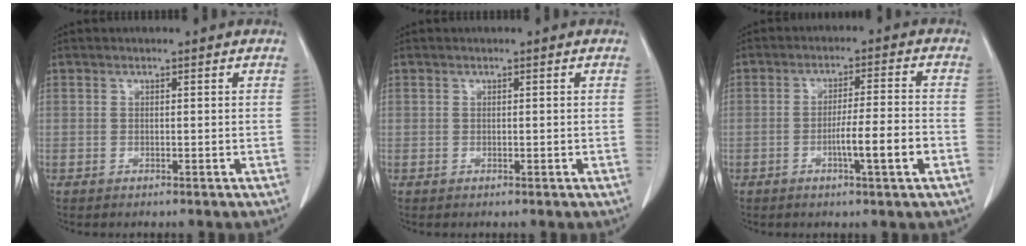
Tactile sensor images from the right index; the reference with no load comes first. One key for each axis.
{"total": 0.0}
{"total": 7.1, "fx": -2.6, "fy": -0.1, "fz": 6.6, "tx": -0.104, "ty": -0.001, "tz": -0.042}